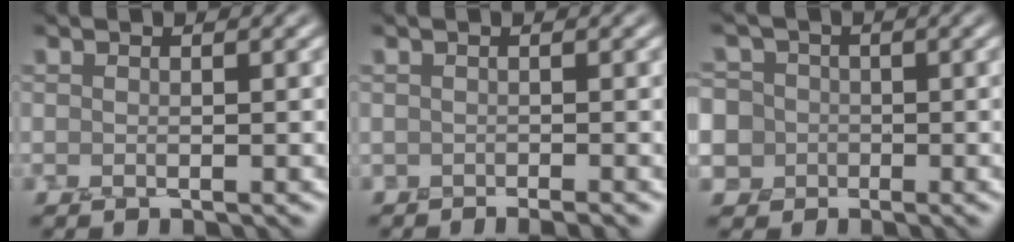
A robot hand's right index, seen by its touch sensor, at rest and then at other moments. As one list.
[{"total": 0.5, "force": [-0.5, -0.2, 0.0], "torque": [0.013, 0.002, -0.005]}, {"total": 8.5, "force": [-1.8, 8.2, 1.7], "torque": [-0.044, 0.019, -0.074]}]